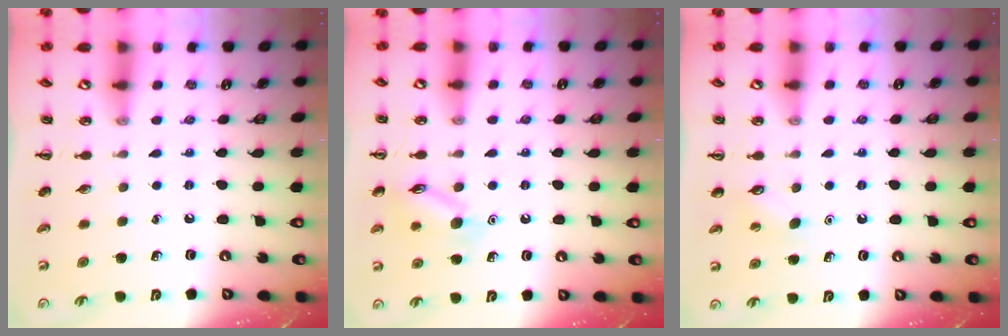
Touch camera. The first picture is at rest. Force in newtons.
{"total": 10.5, "press": 10.5, "slide": 0.6}
{"total": 2.9, "press": 2.8, "slide": 0.7}